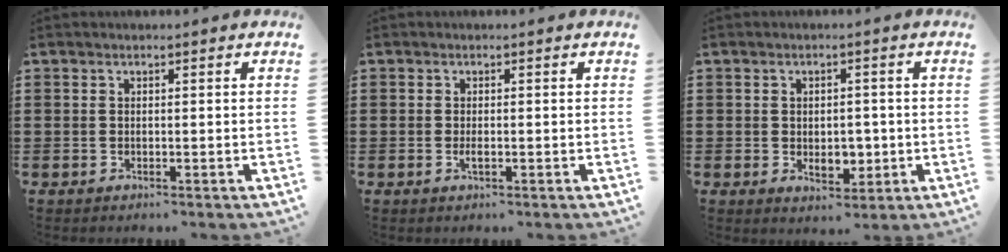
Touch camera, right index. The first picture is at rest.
{"total": 1.1, "force": [-0.3, 0.3, 1.0], "torque": [-0.027, -0.006, -0.007]}
{"total": 4.3, "force": [-0.5, 2.9, 3.1], "torque": [-0.051, 0.006, -0.009]}